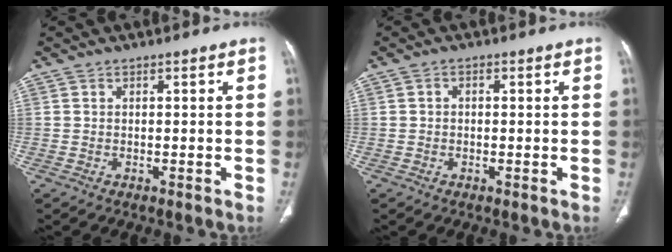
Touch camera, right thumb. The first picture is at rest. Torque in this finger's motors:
{"motor_torque": [0.23, -0.17, -0.21, -0.23, 0.08]}